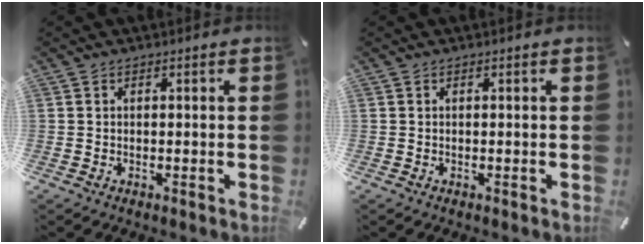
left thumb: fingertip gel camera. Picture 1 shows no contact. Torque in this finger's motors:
{"motor_torque": [0.00, 0.00, -0.01, 0.02, 0.00]}